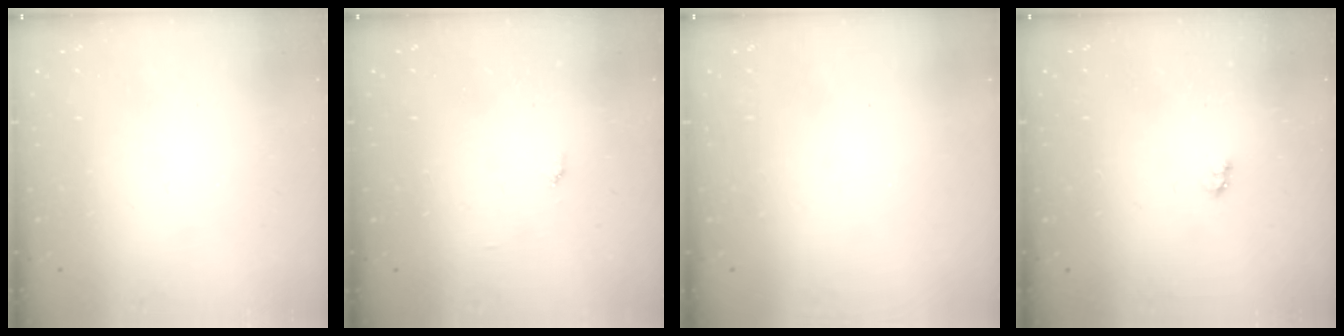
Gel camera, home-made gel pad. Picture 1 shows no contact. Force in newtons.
{"total": 4.5, "press": 4.5, "slide": 0.6}
{"total": 0.0}
{"total": 2.6, "press": 2.6, "slide": 0.4}